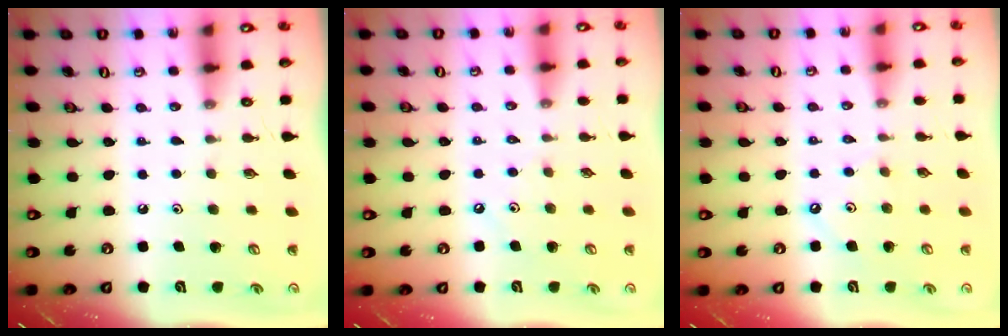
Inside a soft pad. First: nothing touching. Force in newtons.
{"total": 3.3, "press": 3.3, "slide": 0.5}
{"total": 2.6, "press": 2.6, "slide": 0.3}